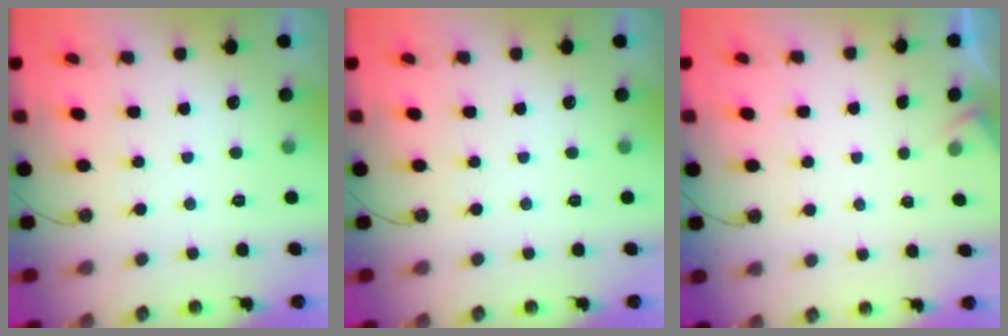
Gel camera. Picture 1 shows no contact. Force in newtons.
{"total": 0.0}
{"total": 2.2, "press": 2.2, "slide": 0.4}